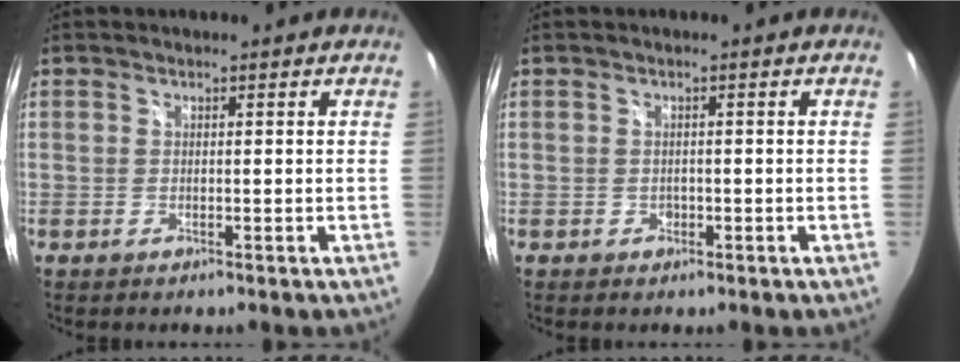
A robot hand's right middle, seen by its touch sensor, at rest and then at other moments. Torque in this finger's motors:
{"motor_torque": [-0.18, -0.09, 0.00, 0.02]}